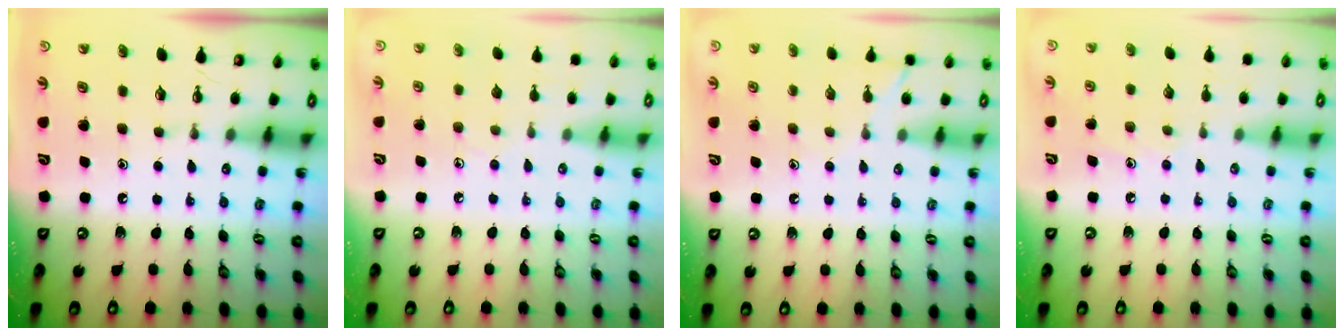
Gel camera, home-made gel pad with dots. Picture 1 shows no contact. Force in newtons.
{"total": 4.7, "press": 4.7, "slide": 0.5}
{"total": 5.9, "press": 5.9, "slide": 0.6}
{"total": 5.7, "press": 5.6, "slide": 0.7}